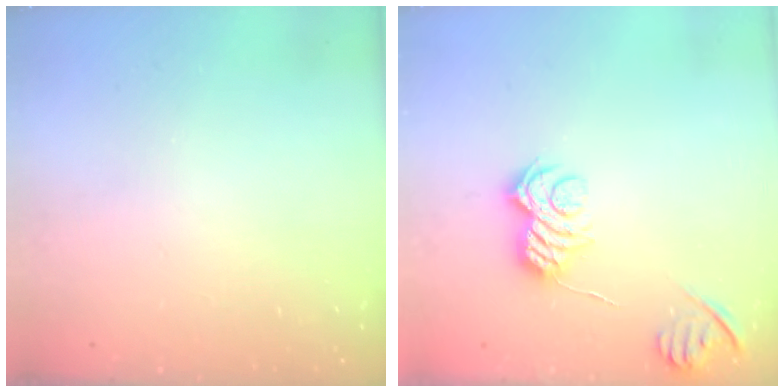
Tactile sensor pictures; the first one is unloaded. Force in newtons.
{"total": 8.5, "press": 8.5, "slide": 0.6}